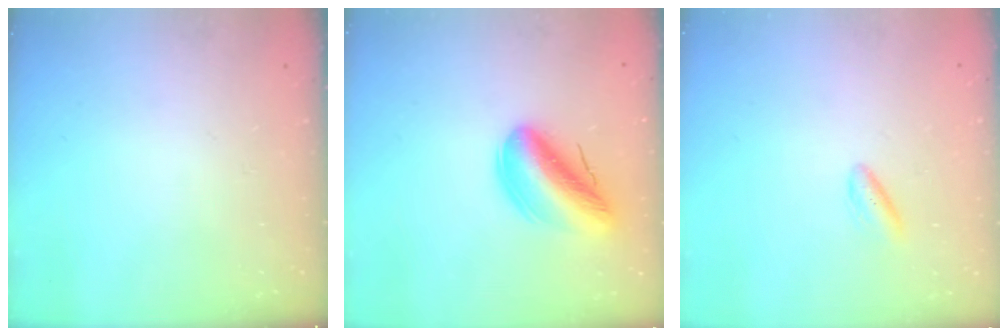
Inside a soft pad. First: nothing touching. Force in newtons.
{"total": 14.2, "press": 14.0, "slide": 2.6}
{"total": 2.8, "press": 2.5, "slide": 1.3}